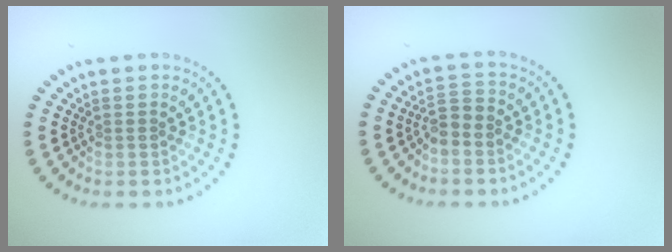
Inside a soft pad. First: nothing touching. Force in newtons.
{"total": 1.9, "press": 1.6, "slide": 1.0}